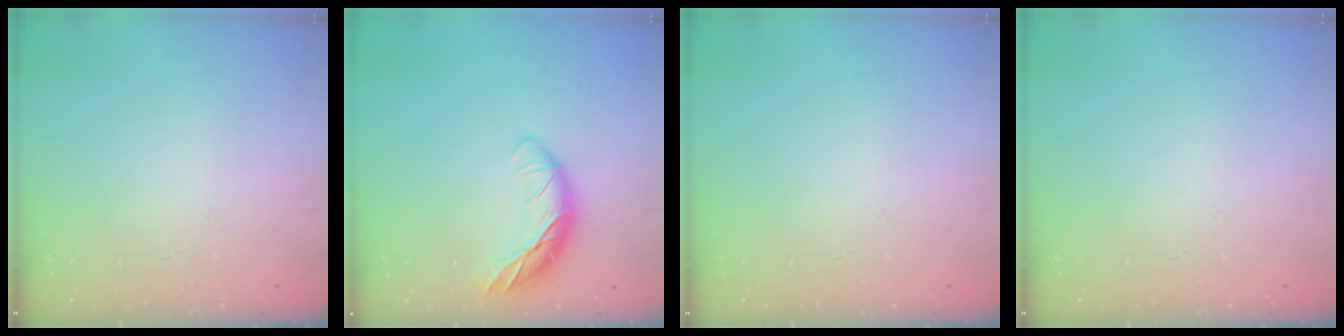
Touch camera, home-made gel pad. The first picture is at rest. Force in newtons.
{"total": 11.5, "press": 11.3, "slide": 1.8}
{"total": 0.0}
{"total": 0.0}